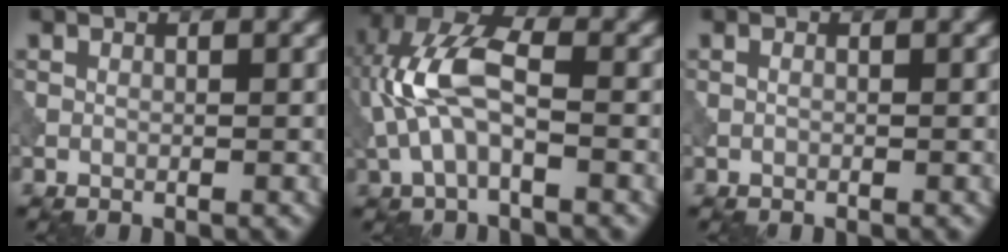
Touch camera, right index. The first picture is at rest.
{"total": 7.2, "force": [-0.5, 3.2, 6.4], "torque": [-0.151, 0.024, -0.018]}
{"total": 0.0}